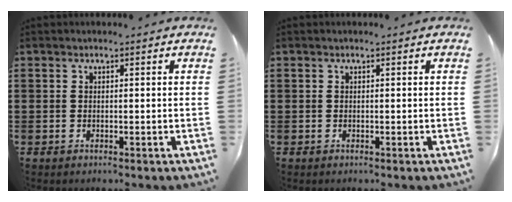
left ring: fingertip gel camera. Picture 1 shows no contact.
{"total": 0.0}